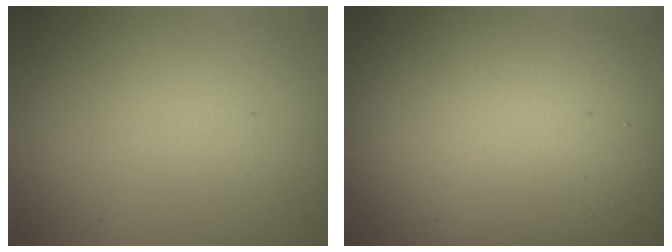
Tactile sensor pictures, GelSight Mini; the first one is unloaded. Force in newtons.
{"total": 18.6, "press": 18.5, "slide": 1.2}